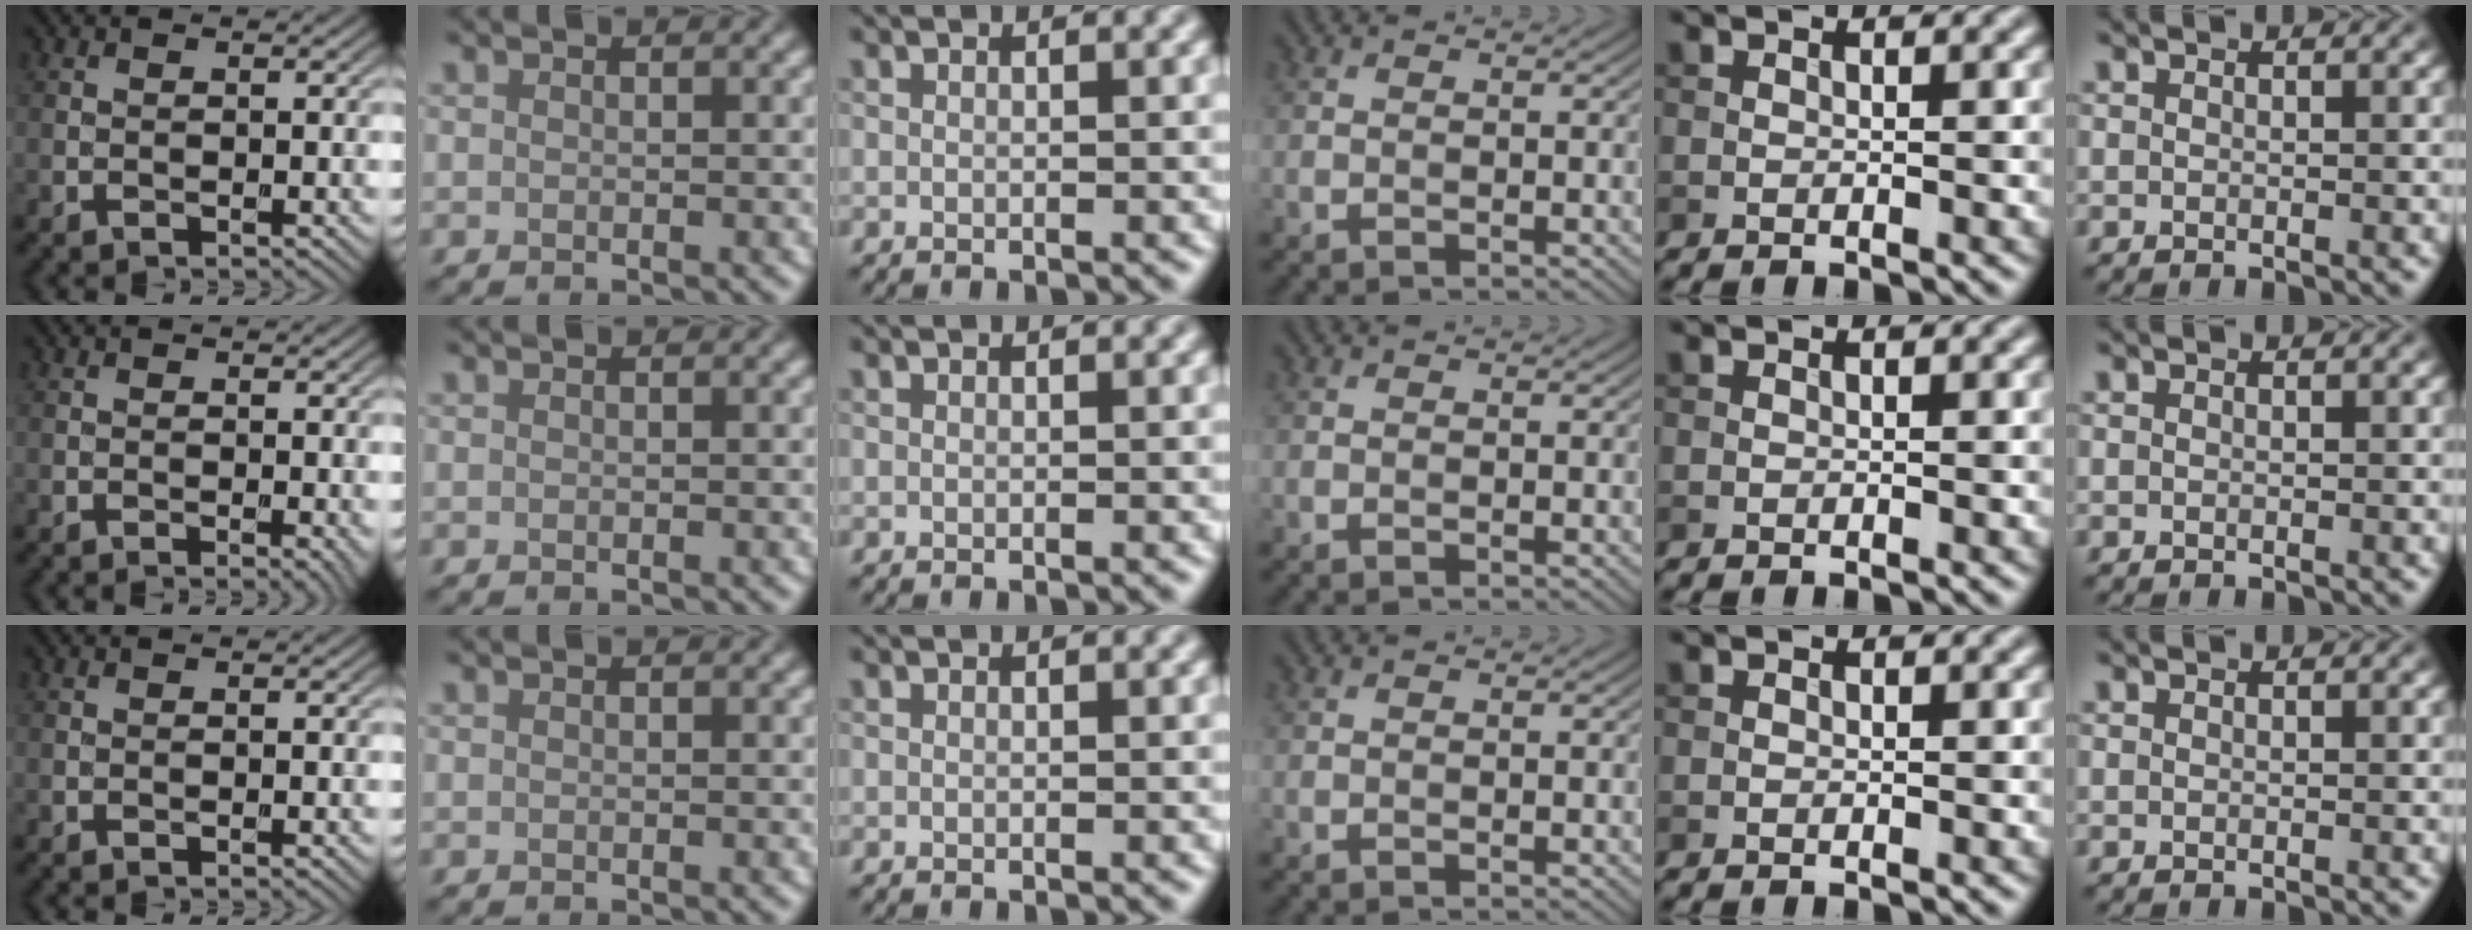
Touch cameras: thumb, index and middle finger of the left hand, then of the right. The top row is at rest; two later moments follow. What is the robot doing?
{"motion": "screw", "object": "dispenser bottle"}